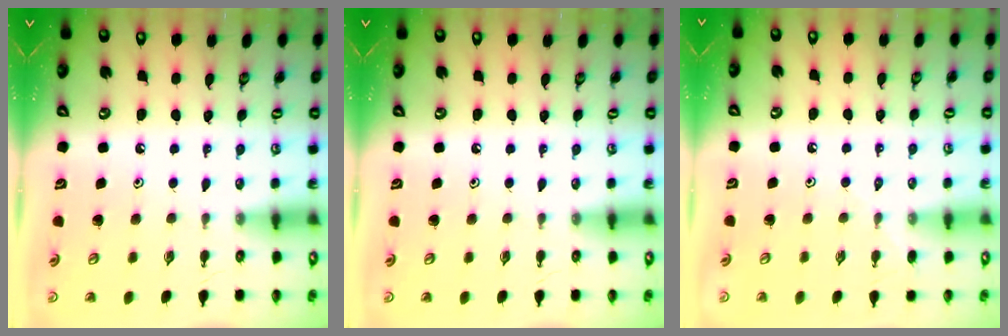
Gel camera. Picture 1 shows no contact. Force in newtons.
{"total": 0.0}
{"total": 3.8, "press": 3.8, "slide": 0.6}